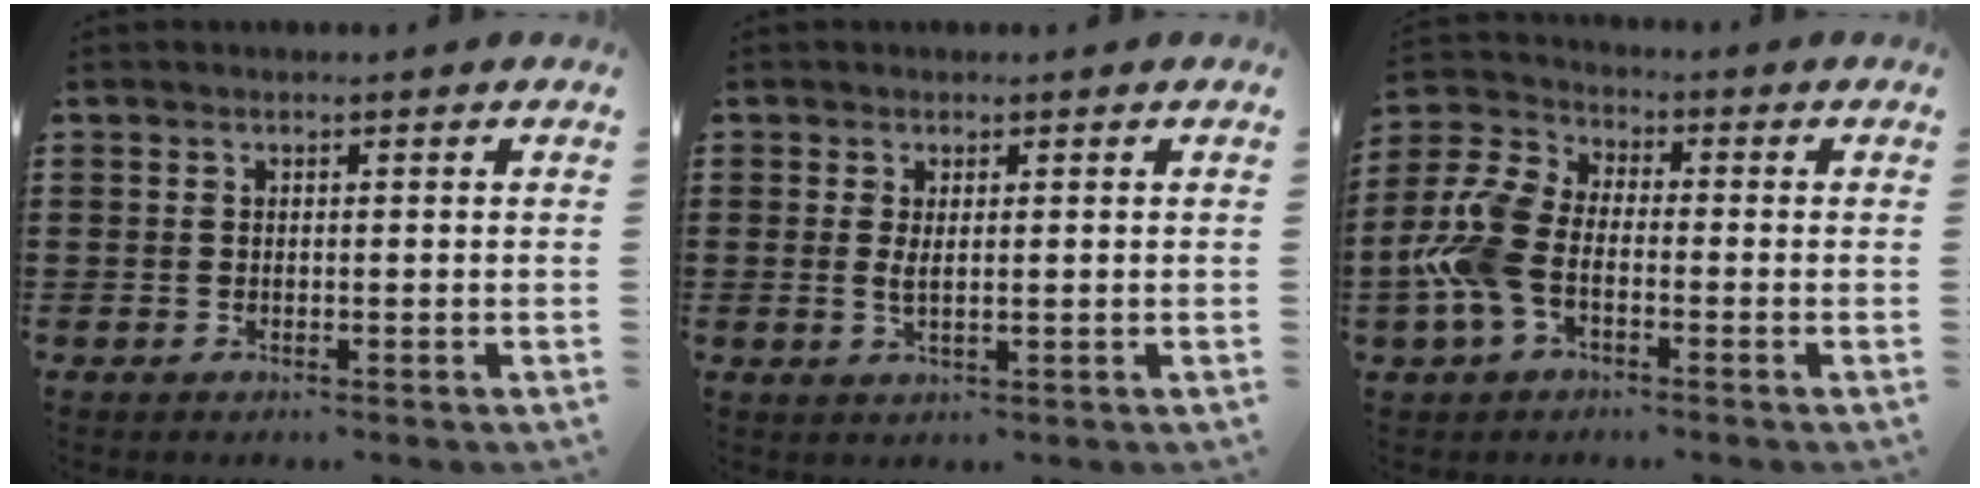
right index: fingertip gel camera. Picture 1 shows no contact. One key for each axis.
{"total": 1.8, "fx": 0.3, "fy": 0.4, "fz": 1.8, "tx": -0.041, "ty": -0.002, "tz": 0.003}
{"total": 8.9, "fx": -2.3, "fy": 5.3, "fz": 6.8, "tx": -0.183, "ty": -0.004, "tz": -0.050}